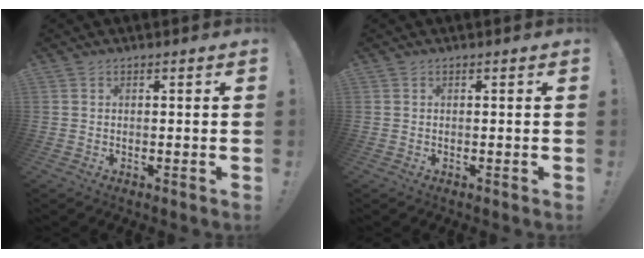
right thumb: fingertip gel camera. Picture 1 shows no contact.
{"total": 0.0}